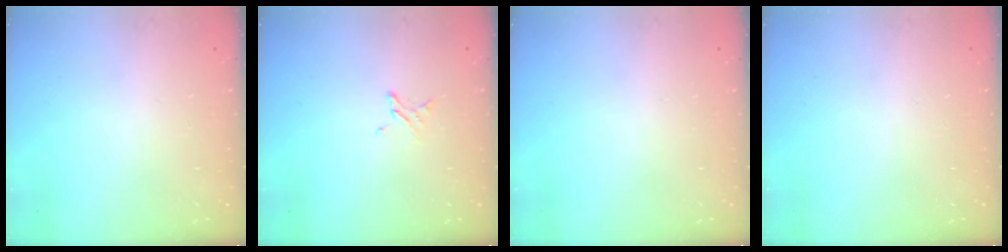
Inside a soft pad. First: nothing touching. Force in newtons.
{"total": 1.6, "press": 1.6, "slide": 0.2}
{"total": 0.0}
{"total": 0.0}